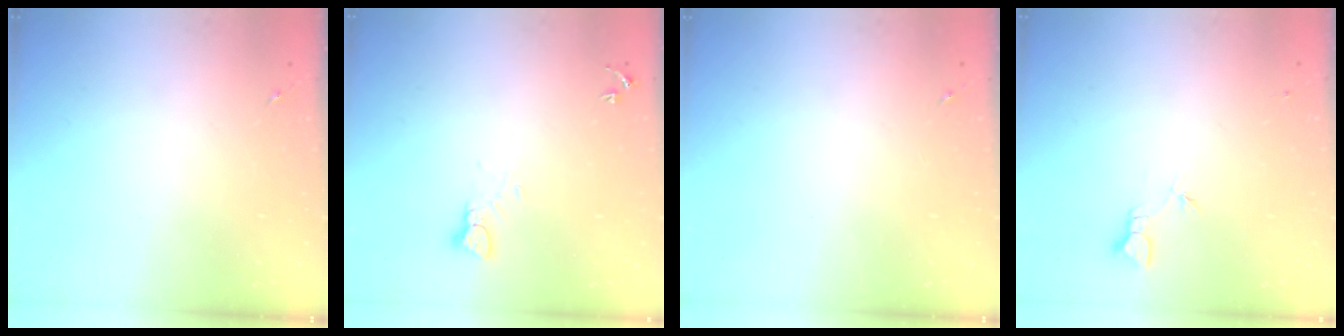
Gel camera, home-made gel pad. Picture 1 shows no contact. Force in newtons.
{"total": 2.6, "press": 2.6, "slide": 0.1}
{"total": 0.0}
{"total": 1.8, "press": 1.8, "slide": 0.0}